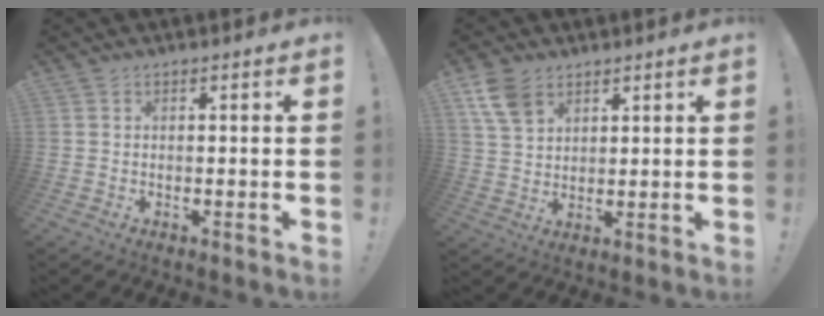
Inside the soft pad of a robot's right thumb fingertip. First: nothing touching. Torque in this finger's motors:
{"motor_torque": [-0.26, 0.33, 0.07, 0.06, 0.00]}